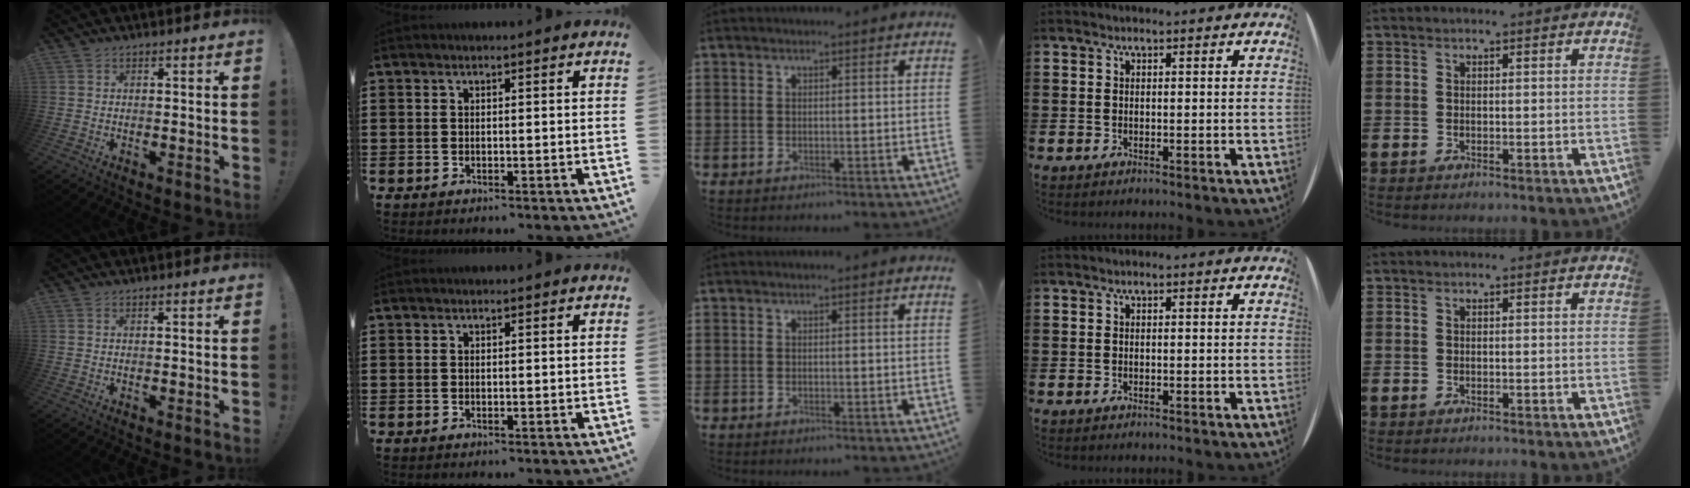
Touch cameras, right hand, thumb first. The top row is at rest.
{}